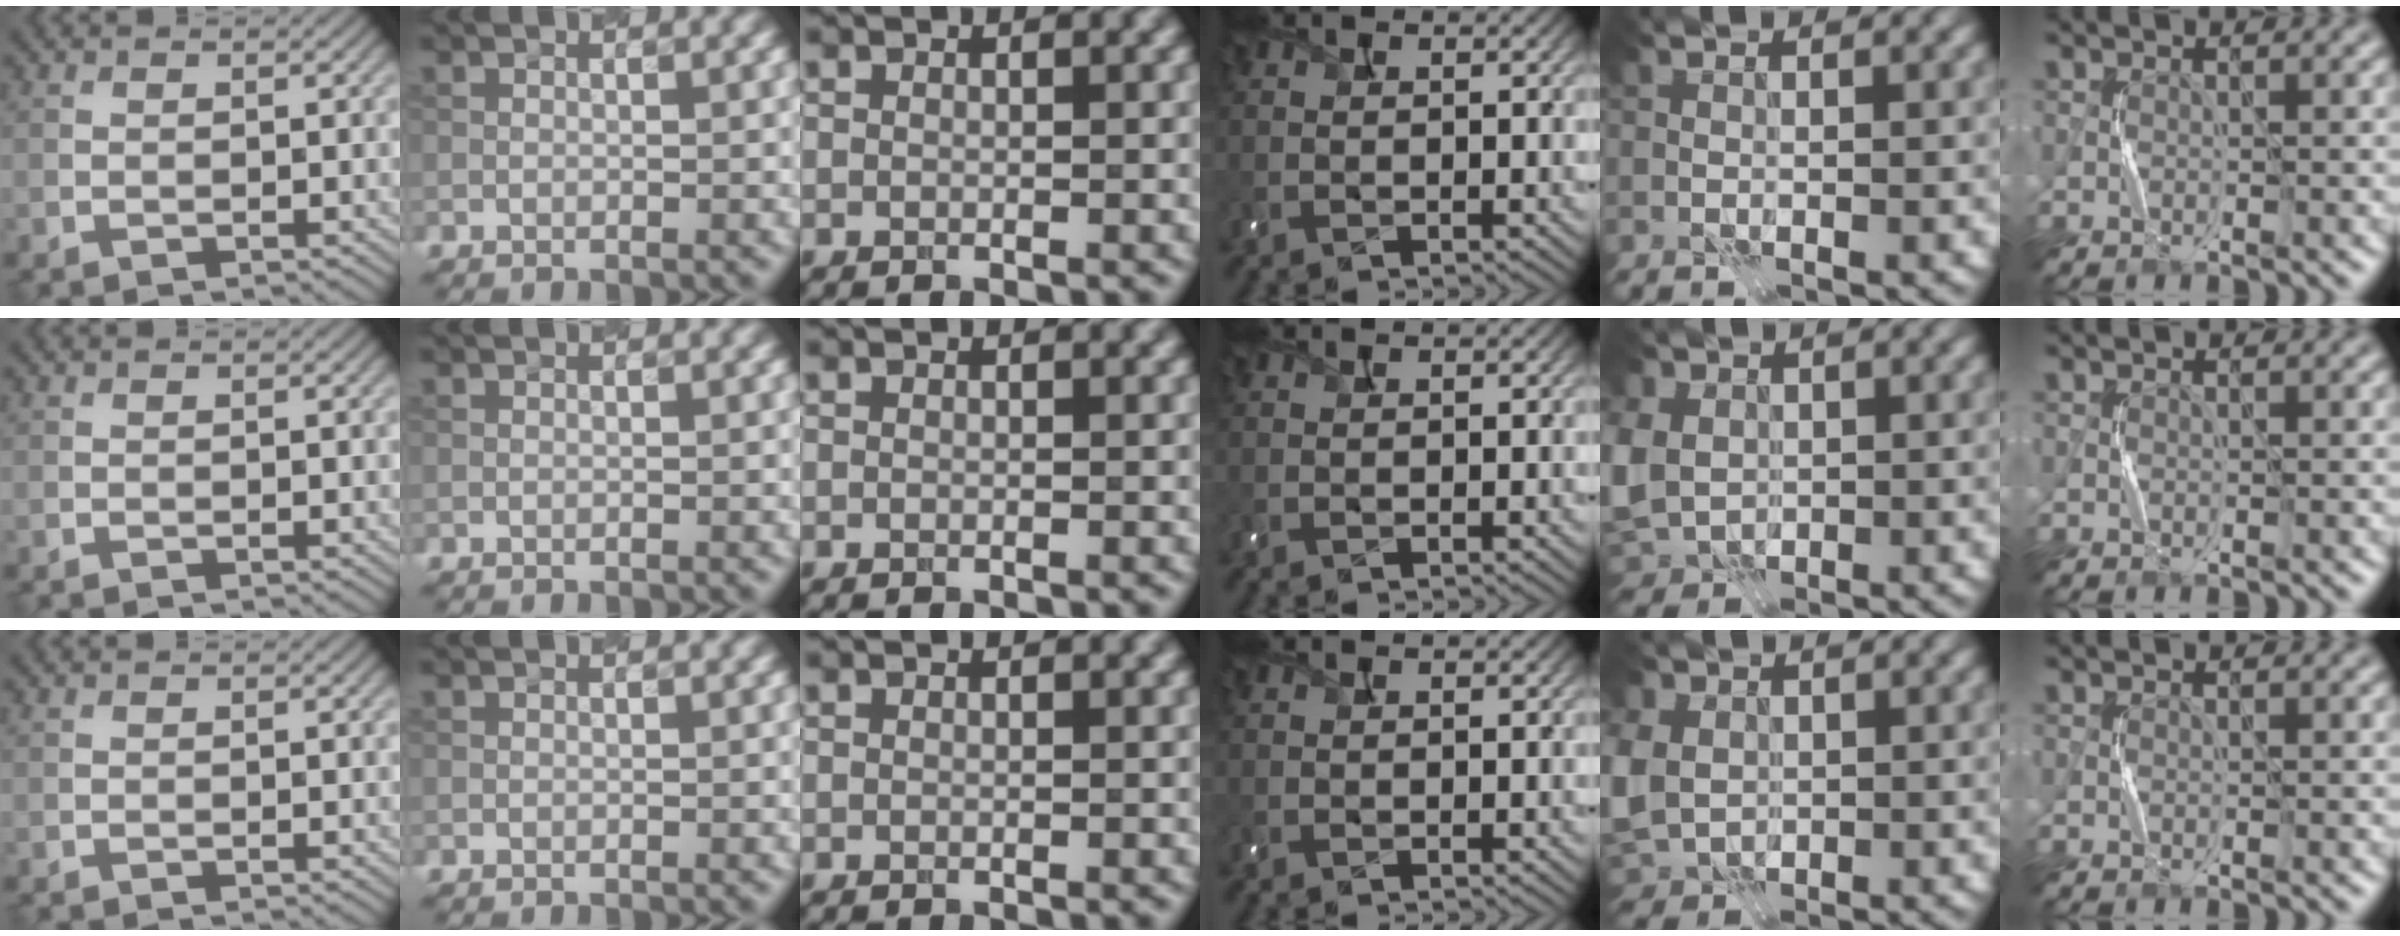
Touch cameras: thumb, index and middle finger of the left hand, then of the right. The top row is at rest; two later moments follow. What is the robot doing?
{"motion": "press", "object": "camera"}